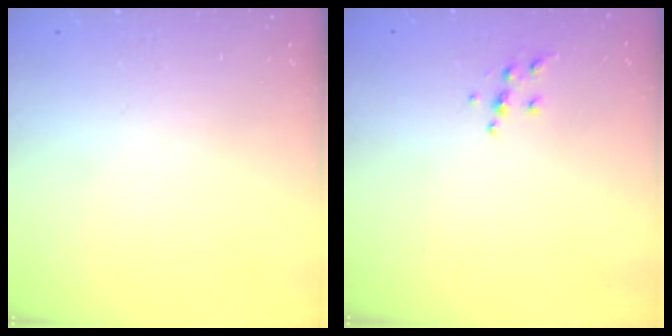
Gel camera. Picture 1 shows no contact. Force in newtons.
{"total": 5.2, "press": 5.2, "slide": 0.6}